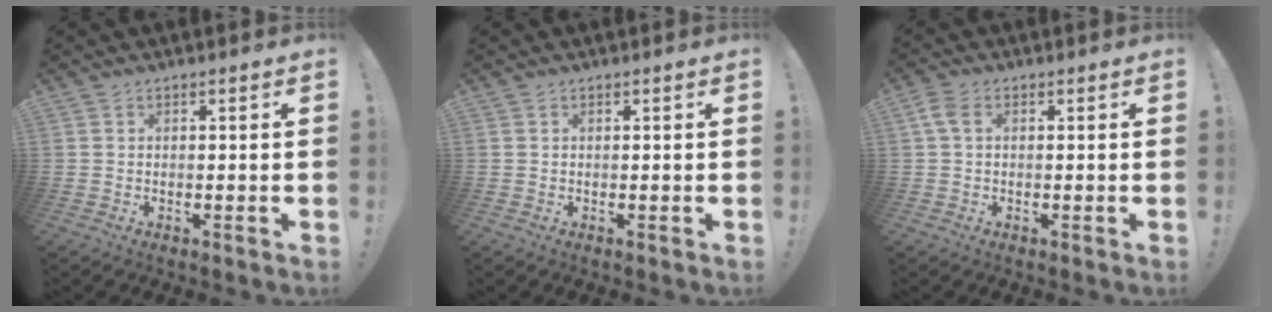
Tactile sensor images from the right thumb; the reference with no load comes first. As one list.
[{"total": 0.0}, {"total": 3.4, "force": [1.3, 1.8, 2.6], "torque": [-0.057, 0.004, 0.023]}]